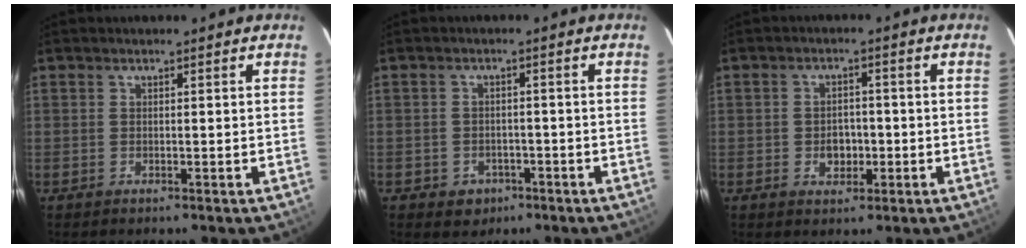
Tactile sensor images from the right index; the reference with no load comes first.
{"total": 4.5, "force": [-2.2, 3.8, 1.0], "torque": [-0.032, 0.009, -0.023]}
{"total": 4.0, "force": [-1.0, 3.2, 2.2], "torque": [-0.039, 0.004, -0.010]}